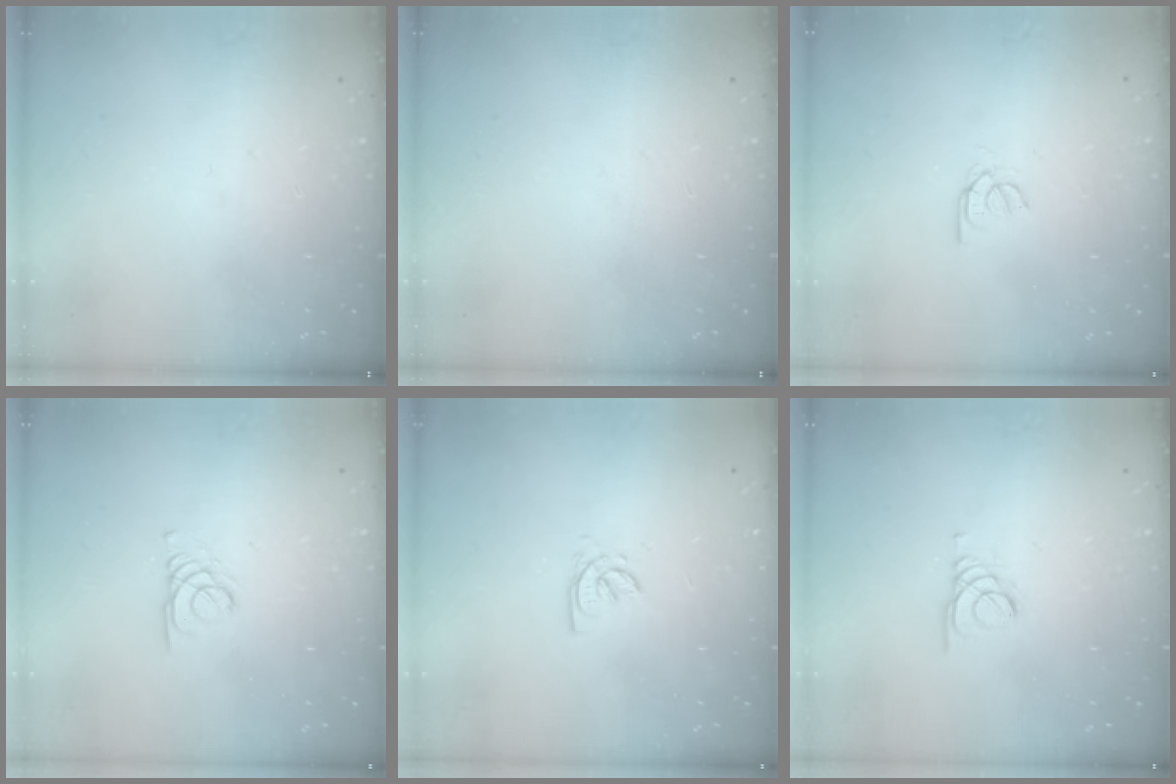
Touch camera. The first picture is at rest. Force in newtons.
{"total": 0.0}
{"total": 2.6, "press": 2.6, "slide": 0.2}
{"total": 1.7, "press": 1.7, "slide": 0.2}
{"total": 1.6, "press": 1.6, "slide": 0.3}
{"total": 1.5, "press": 1.5, "slide": 0.1}